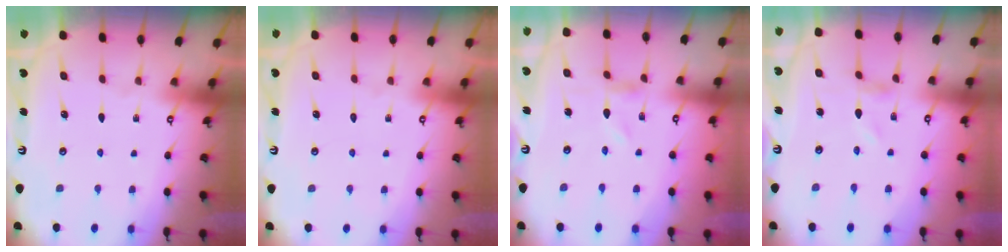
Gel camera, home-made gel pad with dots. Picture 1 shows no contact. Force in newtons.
{"total": 1.6, "press": 1.6, "slide": 0.1}
{"total": 0.0}
{"total": 0.6, "press": 0.6, "slide": 0.2}